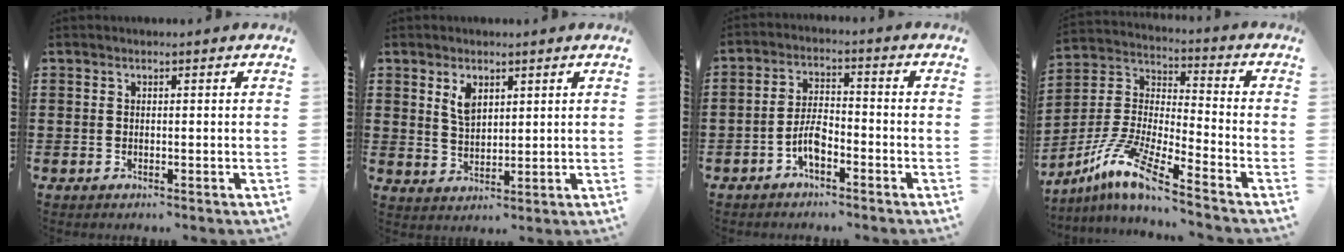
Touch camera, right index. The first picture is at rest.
{"total": 3.6, "force": [2.0, 2.0, 2.2], "torque": [-0.051, 0.005, 0.036]}
{"total": 4.8, "force": [-2.6, 2.1, 3.4], "torque": [-0.088, 0.001, -0.057]}
{"total": 10.2, "force": [-8.0, 0.3, 6.3], "torque": [-0.154, -0.013, -0.169]}